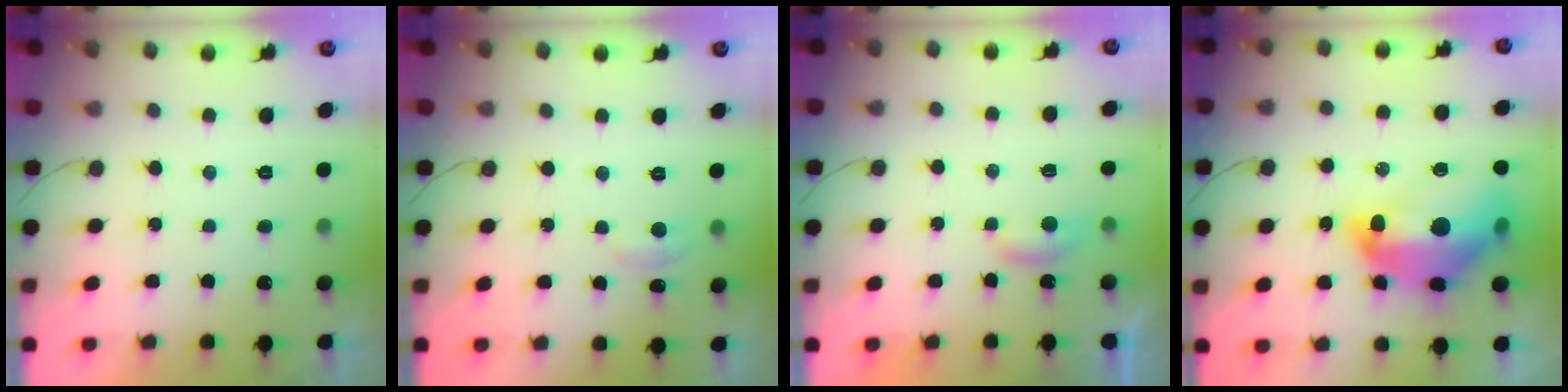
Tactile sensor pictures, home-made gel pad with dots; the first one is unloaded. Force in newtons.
{"total": 4.4, "press": 4.3, "slide": 0.6}
{"total": 3.6, "press": 3.6, "slide": 0.4}
{"total": 20.7, "press": 20.6, "slide": 1.6}